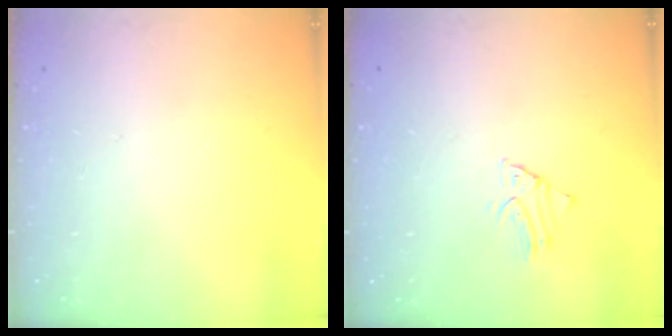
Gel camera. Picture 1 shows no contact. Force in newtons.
{"total": 1.5, "press": 1.5, "slide": 0.1}